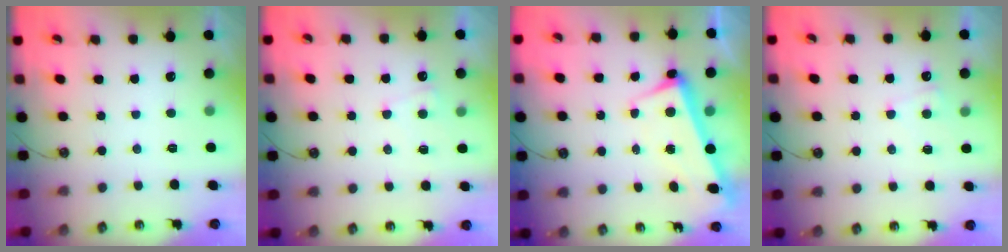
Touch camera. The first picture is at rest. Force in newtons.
{"total": 2.1, "press": 2.0, "slide": 0.5}
{"total": 1.9, "press": 1.6, "slide": 0.9}
{"total": 2.1, "press": 2.0, "slide": 0.5}